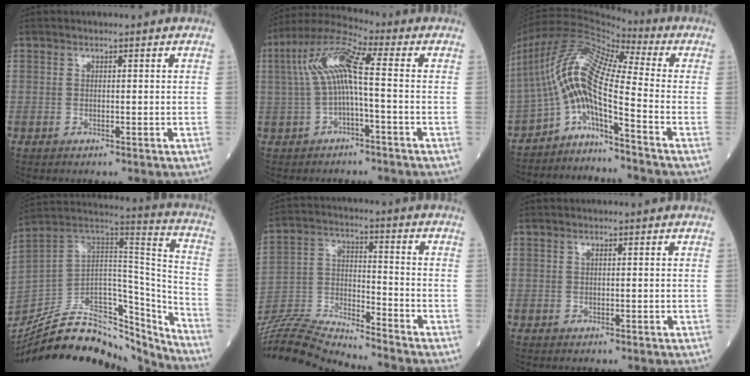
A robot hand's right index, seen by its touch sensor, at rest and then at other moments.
{"total": 9.1, "force": [0.3, 1.2, 9.0], "torque": [-0.183, 0.034, 0.001]}
{"total": 13.7, "force": [-5.8, 2.5, 12.2], "torque": [-0.254, 0.042, -0.110]}
{"total": 27.0, "force": [-24.0, 6.8, 10.5], "torque": [-0.184, 0.024, -0.373]}
{"total": 16.0, "force": [-15.5, -0.8, 4.2], "torque": [-0.085, 0.007, -0.284]}
{"total": 0.0}